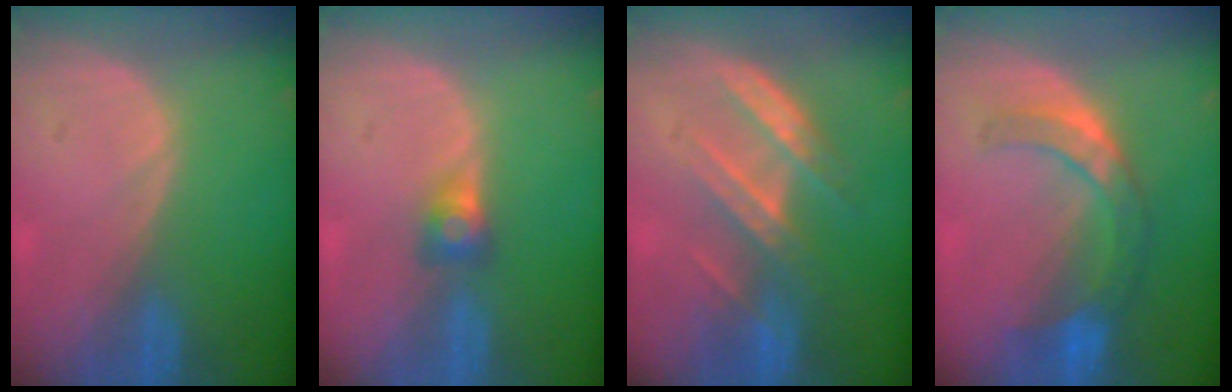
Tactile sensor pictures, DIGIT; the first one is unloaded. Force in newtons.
{"total": 2.6, "press": 2.4, "slide": 1.0}
{"total": 7.2, "press": 6.5, "slide": 3.0}
{"total": 7.6, "press": 6.7, "slide": 3.6}